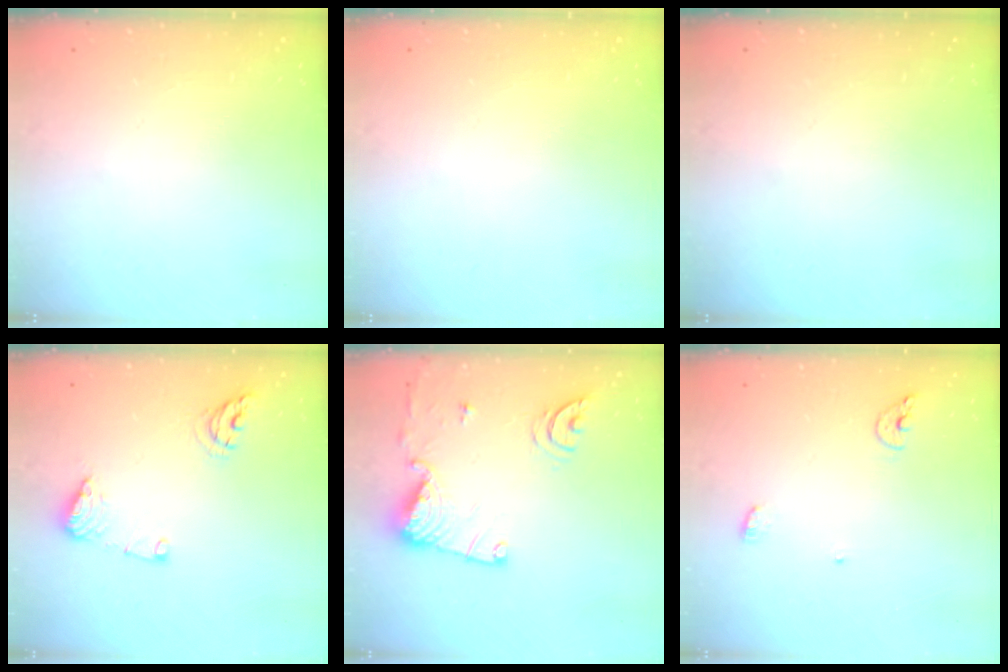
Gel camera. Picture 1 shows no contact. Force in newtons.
{"total": 0.0}
{"total": 0.0}
{"total": 9.0, "press": 8.9, "slide": 0.9}
{"total": 14.2, "press": 14.2, "slide": 1.4}
{"total": 6.2, "press": 6.1, "slide": 1.1}